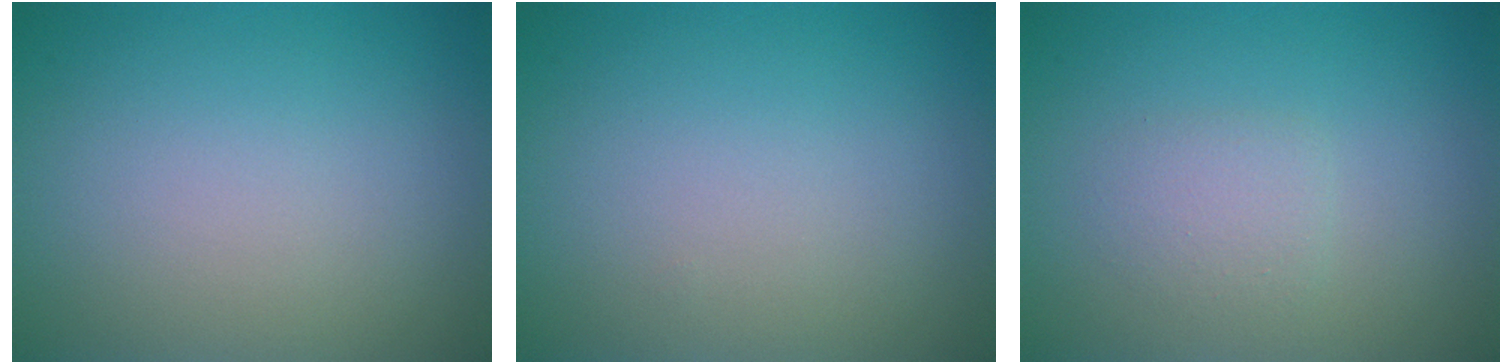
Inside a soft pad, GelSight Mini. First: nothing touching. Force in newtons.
{"total": 0.0}
{"total": 1.5, "press": 1.5, "slide": 0.0}